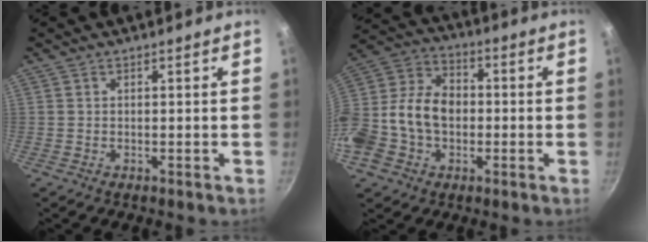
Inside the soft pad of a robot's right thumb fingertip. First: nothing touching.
{"total": 19.6, "force": [-2.7, 14.9, 12.6], "torque": [-0.246, 0.058, -0.054]}